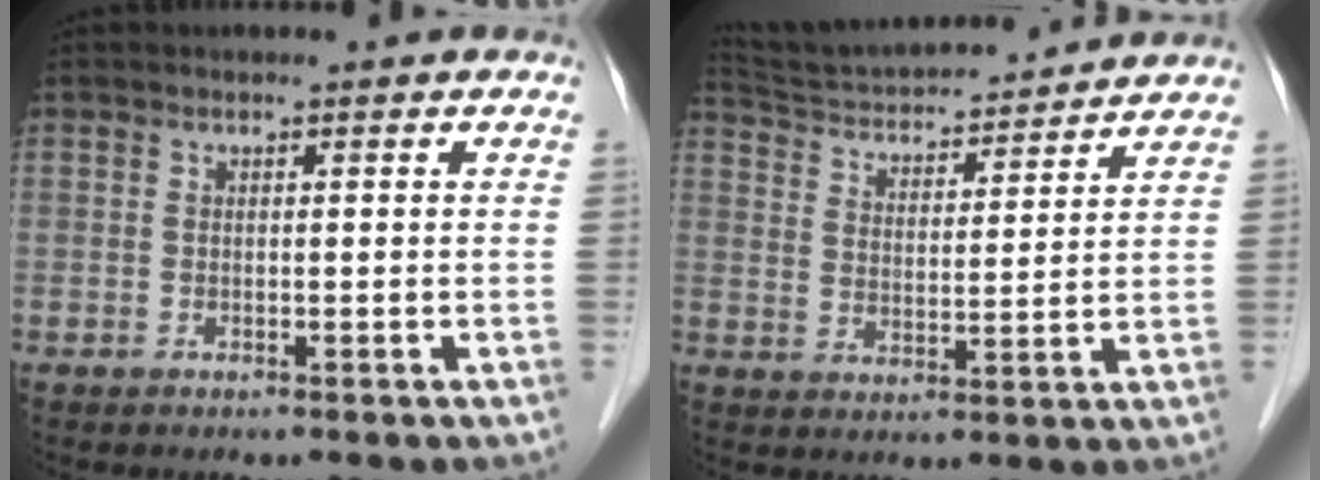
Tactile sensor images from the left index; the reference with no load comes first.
{"total": 16.1, "force": [15.2, 1.7, 4.9], "torque": [-0.090, 0.026, 0.243]}